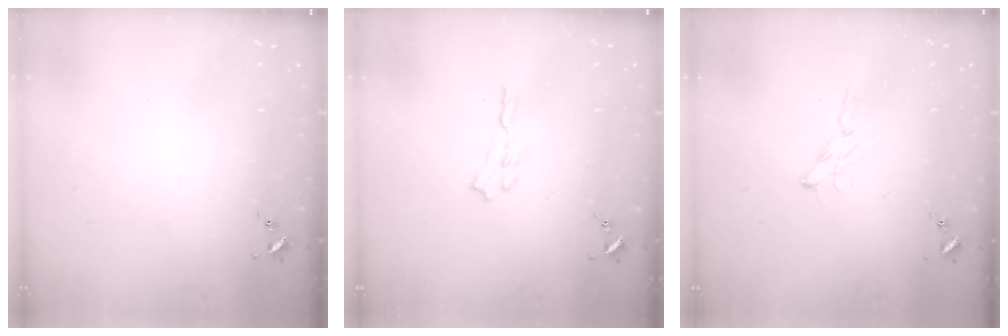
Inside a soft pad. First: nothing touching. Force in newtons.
{"total": 3.8, "press": 3.8, "slide": 0.3}
{"total": 3.9, "press": 3.8, "slide": 0.5}